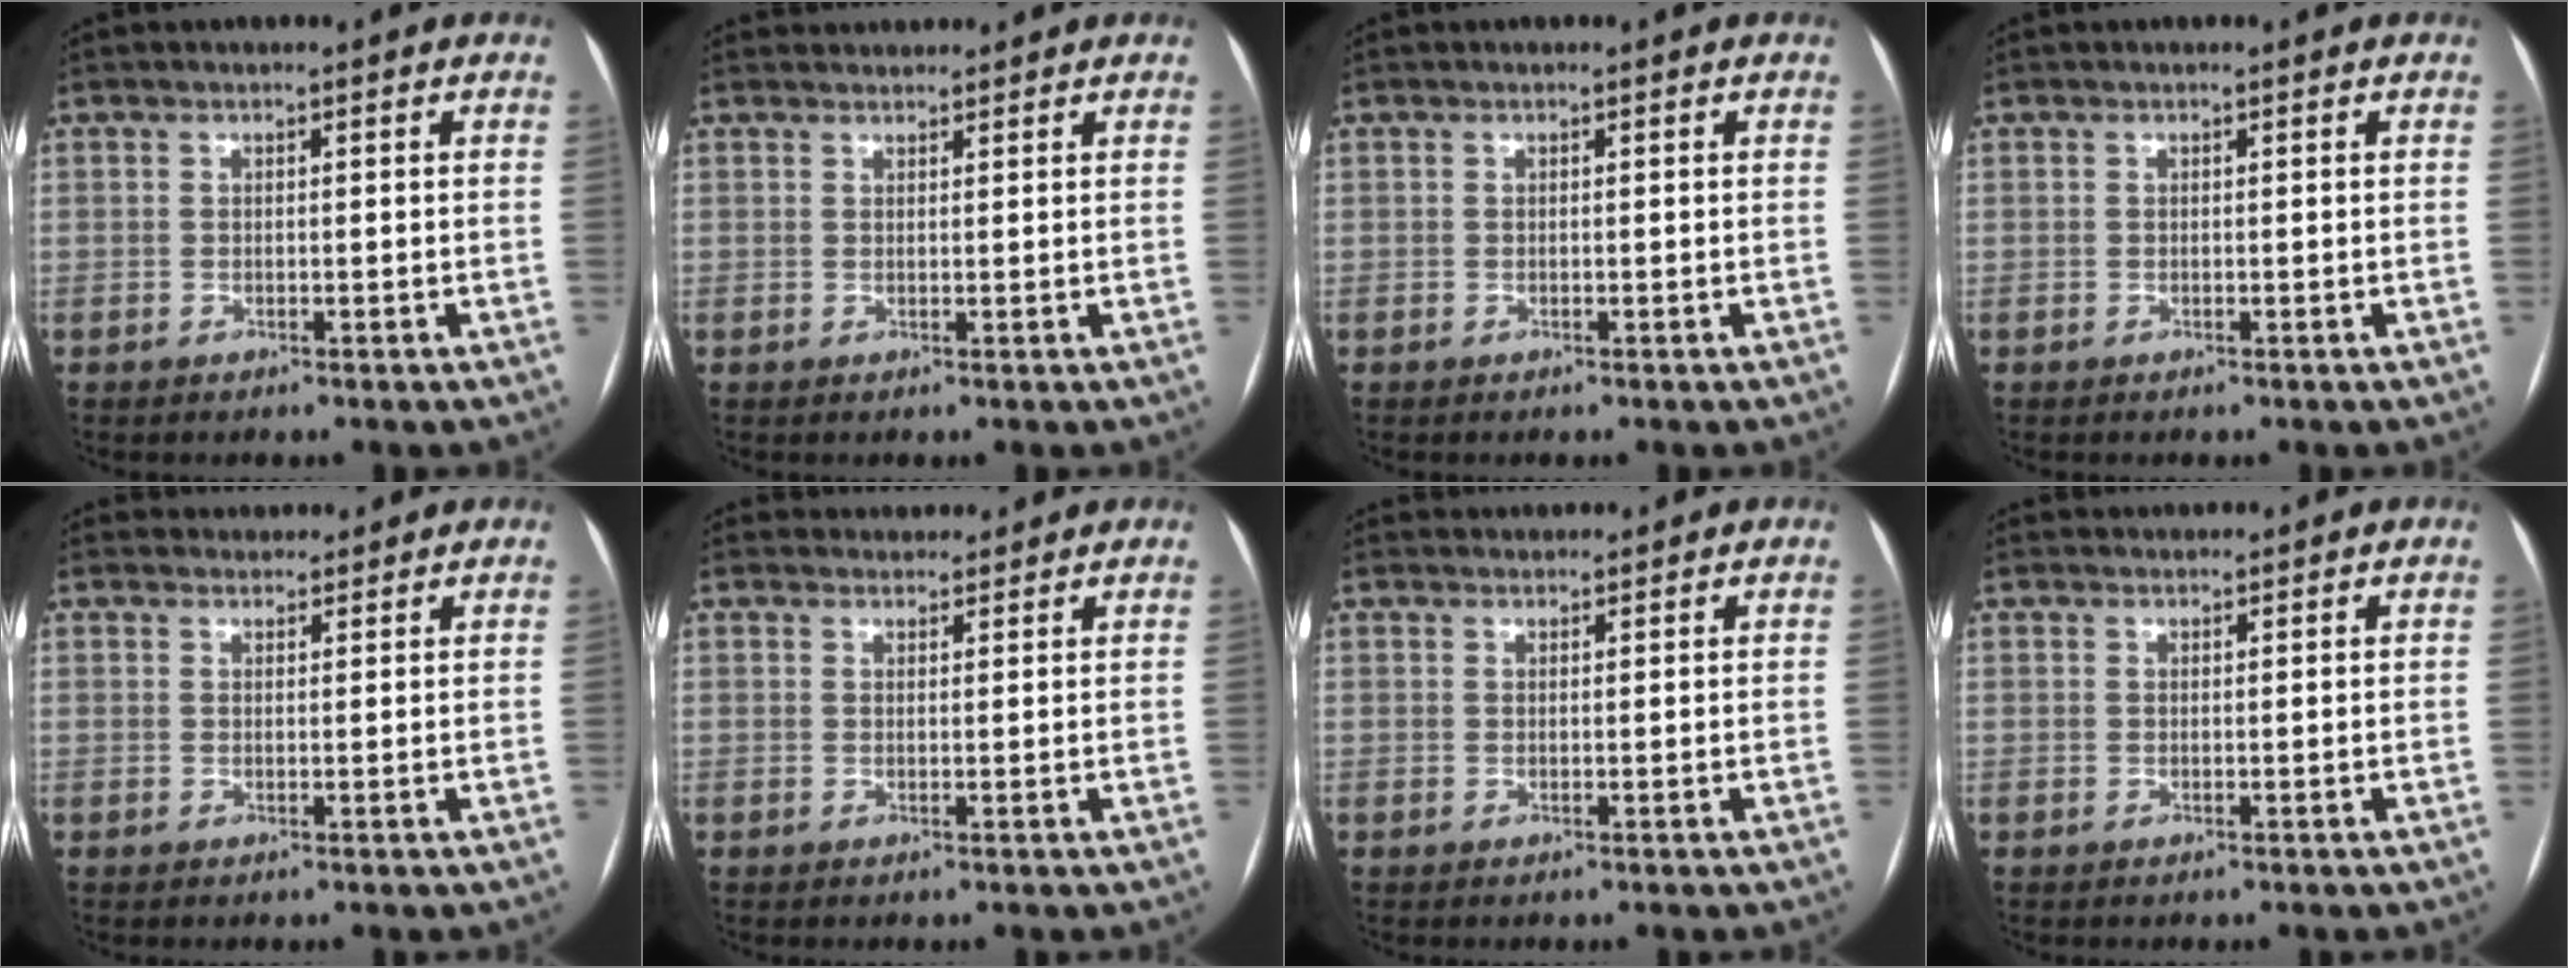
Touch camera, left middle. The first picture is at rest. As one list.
[{"total": 2.4, "force": [2.4, 0.5, -0.1], "torque": [-0.002, 0.026, 0.040]}, {"total": 0.0}, {"total": 0.0}, {"total": 3.4, "force": [3.3, 0.9, -0.1], "torque": [0.002, 0.021, 0.045]}, {"total": 4.1, "force": [3.9, 1.1, 0.0], "torque": [0.001, 0.020, 0.052]}, {"total": 2.5, "force": [2.5, 0.4, 0.0], "torque": [-0.003, 0.026, 0.043]}, {"total": 1.8, "force": [1.8, 0.2, -0.1], "torque": [-0.004, 0.021, 0.034]}]